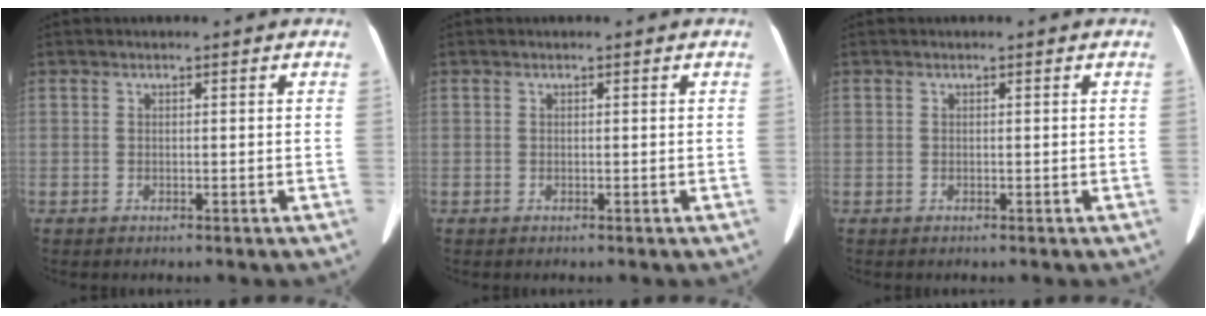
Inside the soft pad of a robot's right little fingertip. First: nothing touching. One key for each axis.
{"total": 0.0}
{"total": 0.0}